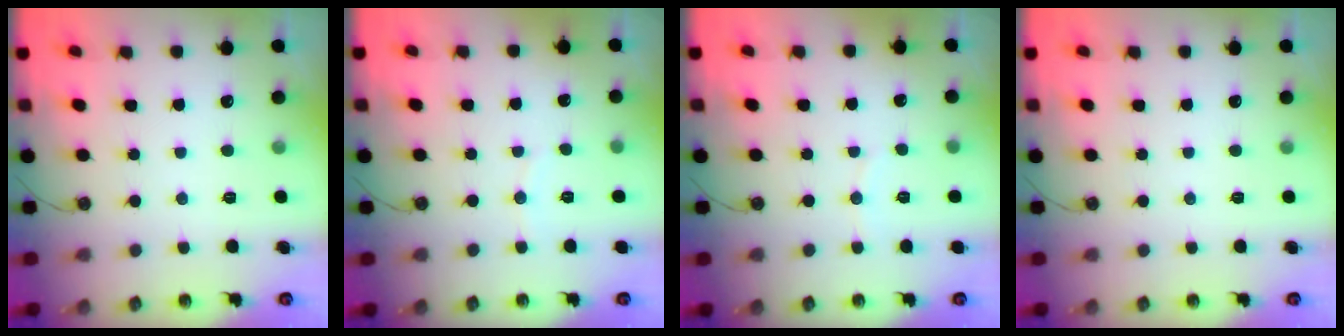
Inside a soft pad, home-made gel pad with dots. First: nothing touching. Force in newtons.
{"total": 2.6, "press": 2.6, "slide": 0.3}
{"total": 3.0, "press": 3.0, "slide": 0.2}
{"total": 0.0}